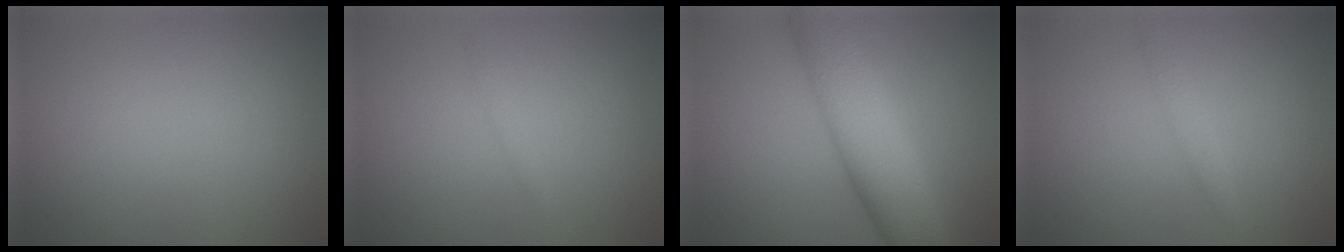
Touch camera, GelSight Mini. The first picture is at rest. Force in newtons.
{"total": 0.5, "press": 0.5, "slide": 0.1}
{"total": 9.7, "press": 9.7, "slide": 0.3}
{"total": 1.2, "press": 1.2, "slide": 0.1}